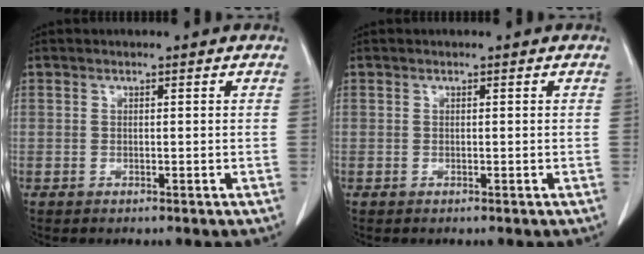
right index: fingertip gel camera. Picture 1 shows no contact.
{"total": 0.0}